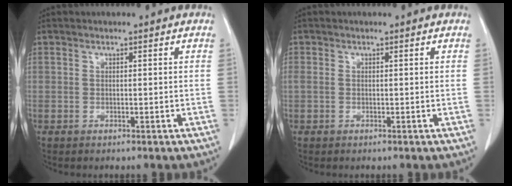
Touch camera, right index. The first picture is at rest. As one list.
[{"total": 0.6, "force": [0.1, 0.4, 0.4], "torque": [-0.019, 0.011, 0.004]}]